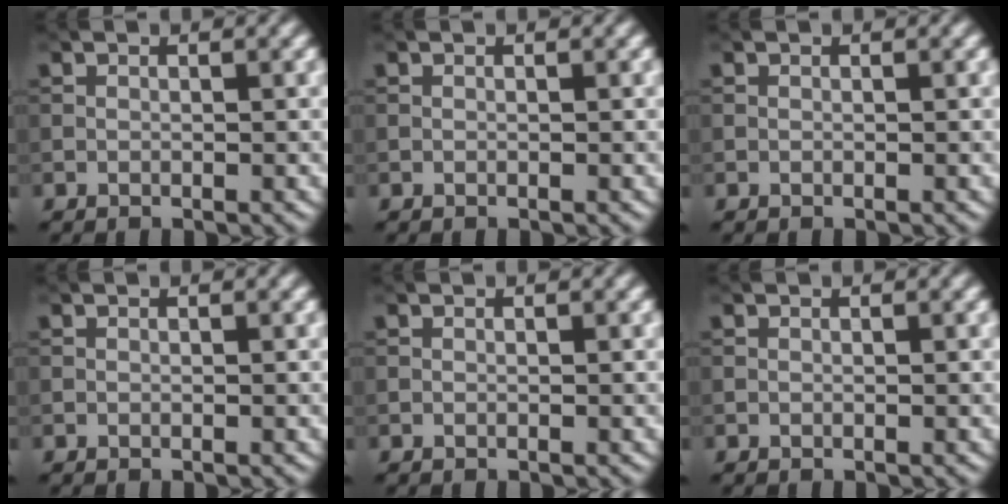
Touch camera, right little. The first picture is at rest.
{"total": 0.0}
{"total": 0.0}
{"total": 0.0}
{"total": 0.0}
{"total": 0.0}